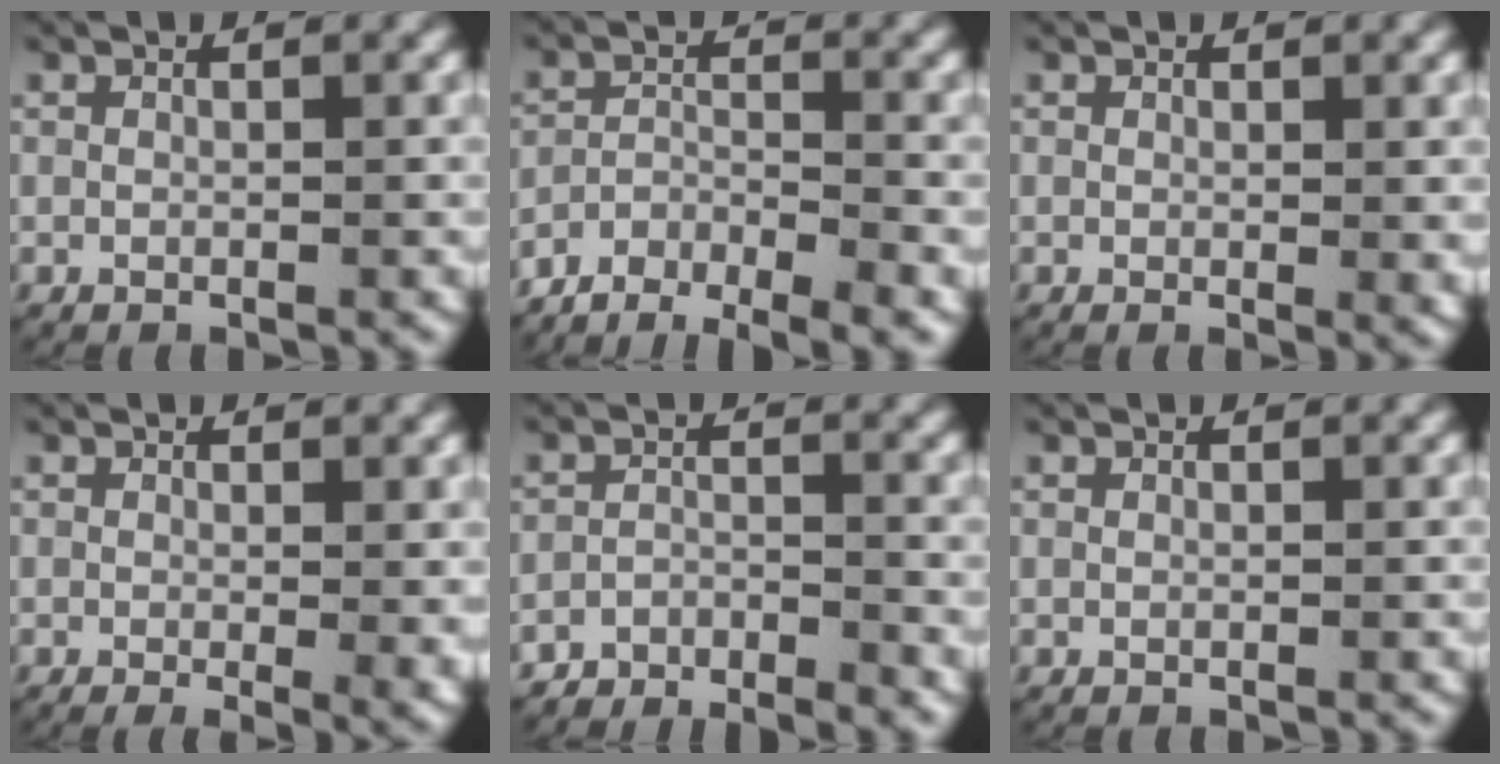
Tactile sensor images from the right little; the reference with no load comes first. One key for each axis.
{"total": 7.8, "fx": -7.0, "fy": 2.6, "fz": 2.4, "tx": -0.035, "ty": -0.020, "tz": -0.114}
{"total": 1.0, "fx": 0.2, "fy": 0.3, "fz": 1.0, "tx": -0.008, "ty": -0.007, "tz": 0.005}
{"total": 2.4, "fx": -0.4, "fy": 0.5, "fz": 2.3, "tx": -0.027, "ty": -0.013, "tz": -0.001}
{"total": 4.6, "fx": -4.4, "fy": 1.3, "fz": 0.4, "tx": -0.007, "ty": -0.014, "tz": -0.077}
{"total": 0.0}